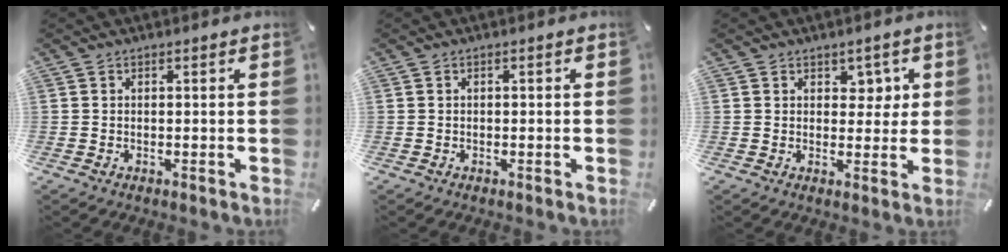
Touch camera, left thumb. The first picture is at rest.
{"total": 0.0}
{"total": 4.4, "force": [2.0, 3.3, 2.1], "torque": [-0.011, -0.007, 0.026]}